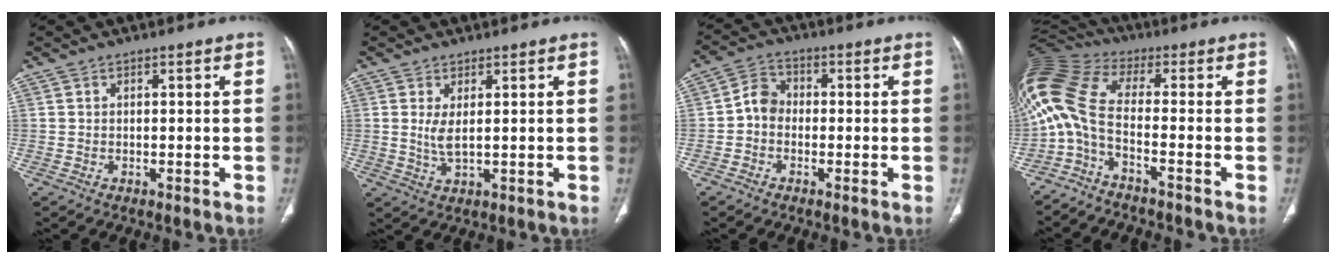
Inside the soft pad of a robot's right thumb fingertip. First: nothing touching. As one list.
[{"total": 3.3, "force": [0.8, 1.0, 3.1], "torque": [-0.066, -0.014, 0.024]}, {"total": 4.7, "force": [-1.0, 3.8, 2.5], "torque": [-0.031, 0.017, -0.031]}, {"total": 11.7, "force": [-4.6, 4.1, 10.0], "torque": [-0.230, 0.068, -0.096]}]